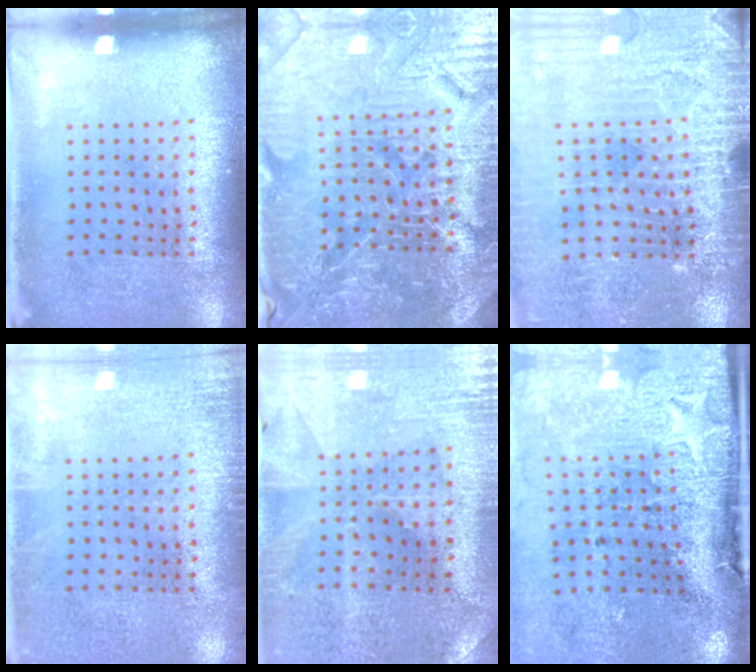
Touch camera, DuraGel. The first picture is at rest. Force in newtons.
{"total": 5.4, "press": 5.1, "slide": 1.8}
{"total": 3.2, "press": 3.2, "slide": 0.3}
{"total": 1.4, "press": 1.4, "slide": 0.2}
{"total": 0.9, "press": 0.8, "slide": 0.3}
{"total": 4.9, "press": 3.8, "slide": 3.1}